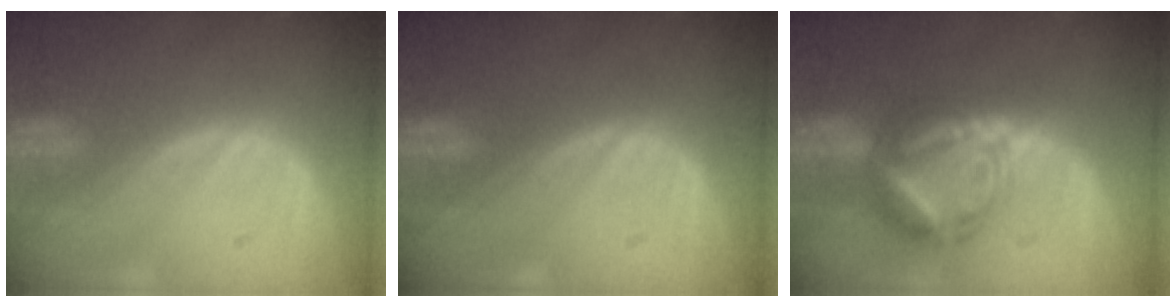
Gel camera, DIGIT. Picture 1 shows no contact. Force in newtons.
{"total": 0.0}
{"total": 7.6, "press": 7.6, "slide": 0.8}